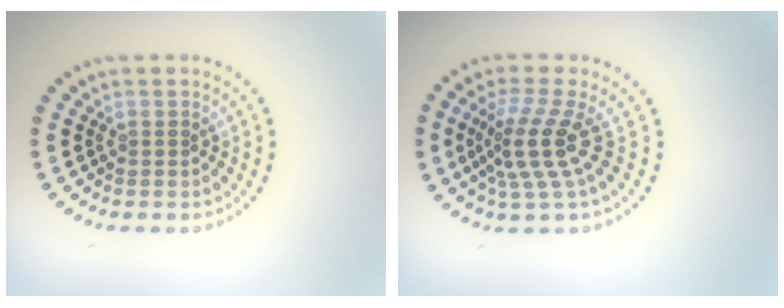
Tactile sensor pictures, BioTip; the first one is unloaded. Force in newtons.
{"total": 4.0, "press": 2.8, "slide": 2.9}